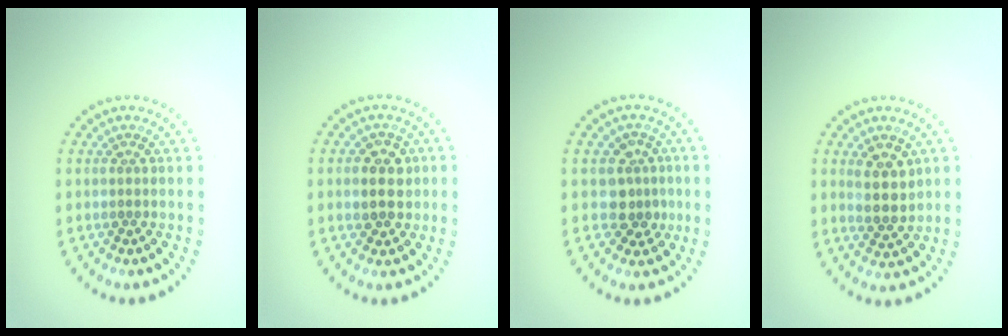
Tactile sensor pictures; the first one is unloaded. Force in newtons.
{"total": 3.0, "press": 2.9, "slide": 0.6}
{"total": 2.7, "press": 2.4, "slide": 1.2}
{"total": 3.0, "press": 2.8, "slide": 1.1}